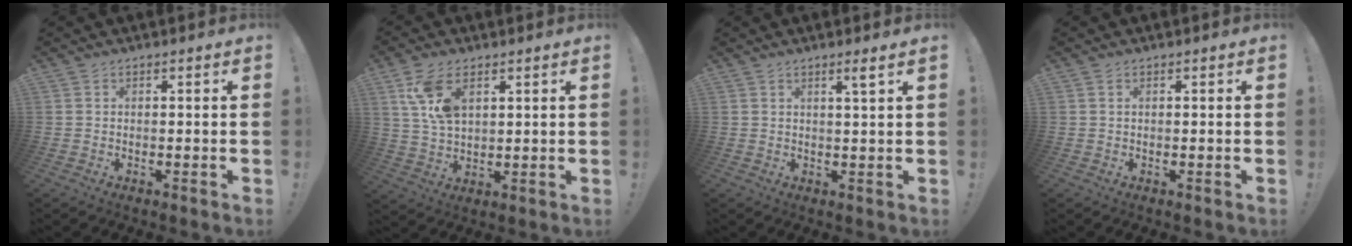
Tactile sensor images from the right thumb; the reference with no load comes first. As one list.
[{"total": 10.0, "force": [4.8, 5.5, 6.9], "torque": [-0.124, -0.015, 0.090]}, {"total": 3.2, "force": [1.7, -0.5, 2.7], "torque": [-0.047, -0.006, 0.024]}, {"total": 0.6, "force": [0.4, 0.1, 0.5], "torque": [-0.011, 0.001, 0.007]}]